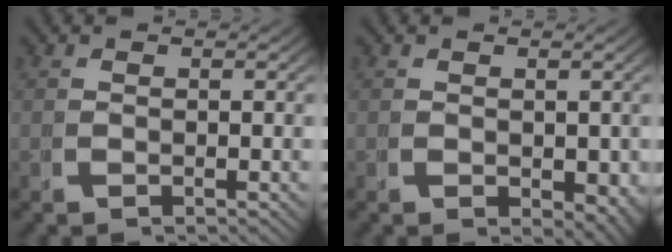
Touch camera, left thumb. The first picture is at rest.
{"total": 2.4, "force": [0.0, 1.6, 1.8], "torque": [-0.024, -0.019, 0.014]}